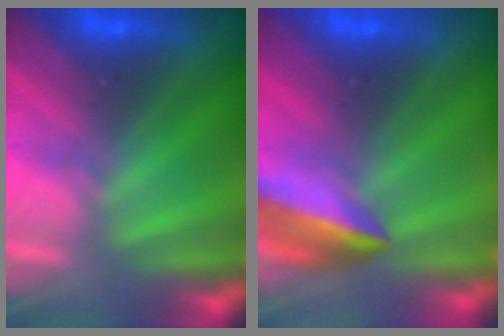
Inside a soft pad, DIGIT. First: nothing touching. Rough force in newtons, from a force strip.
{"total": 7.6}